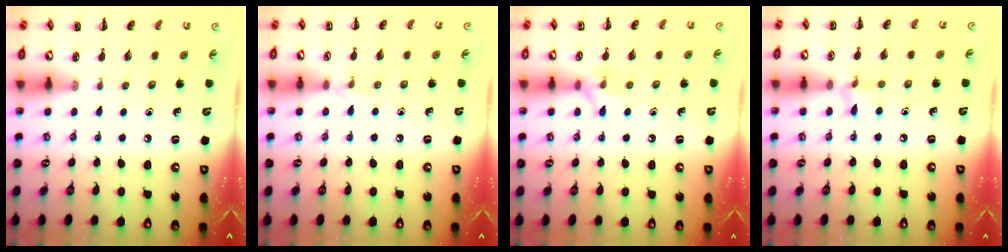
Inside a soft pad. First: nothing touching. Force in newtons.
{"total": 3.7, "press": 3.5, "slide": 1.2}
{"total": 6.3, "press": 6.2, "slide": 0.9}
{"total": 6.2, "press": 5.9, "slide": 1.8}